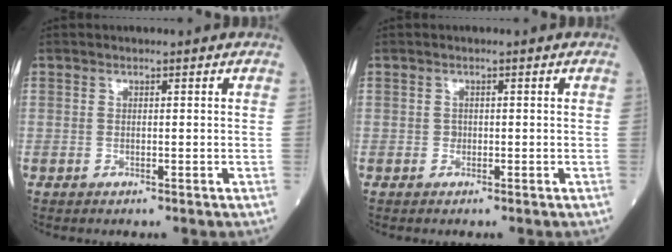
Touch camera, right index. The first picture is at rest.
{"total": 0.7, "force": [-0.1, 0.6, 0.2], "torque": [0.000, 0.003, -0.003]}